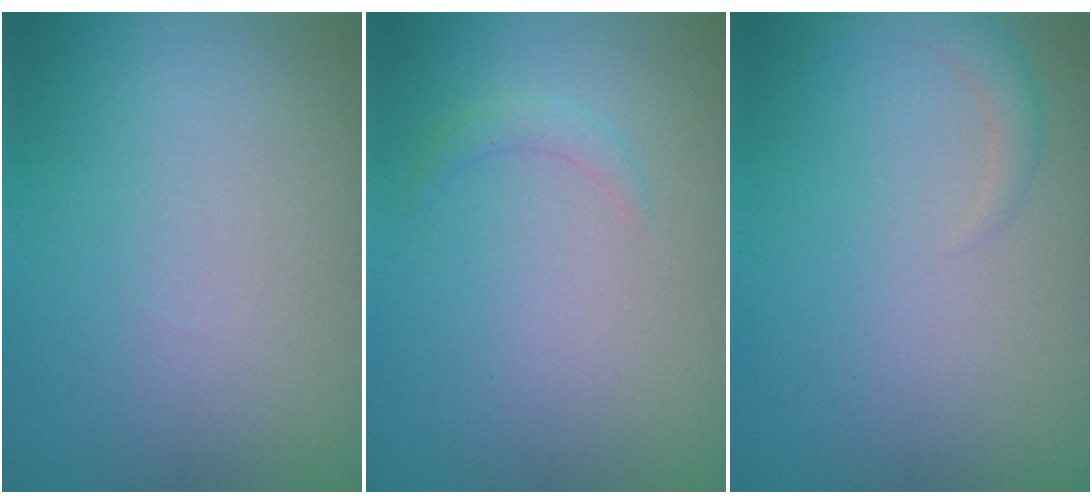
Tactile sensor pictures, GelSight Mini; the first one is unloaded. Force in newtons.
{"total": 1.1, "press": 1.1, "slide": 0.0}
{"total": 1.5, "press": 1.5, "slide": 0.1}